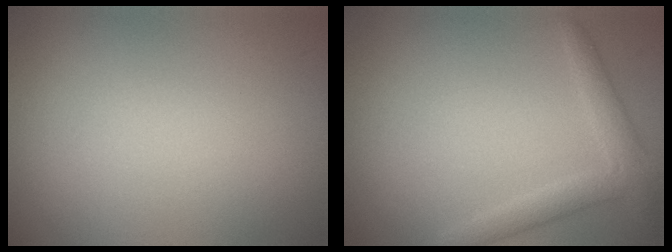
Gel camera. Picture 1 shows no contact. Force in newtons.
{"total": 2.5, "press": 2.5, "slide": 0.2}